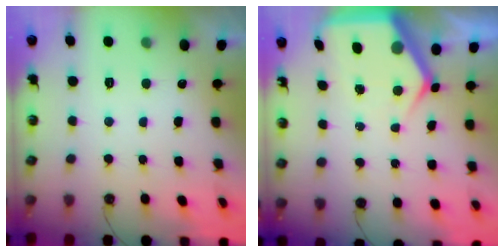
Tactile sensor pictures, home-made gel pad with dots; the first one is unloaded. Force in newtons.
{"total": 7.8, "press": 7.7, "slide": 1.3}